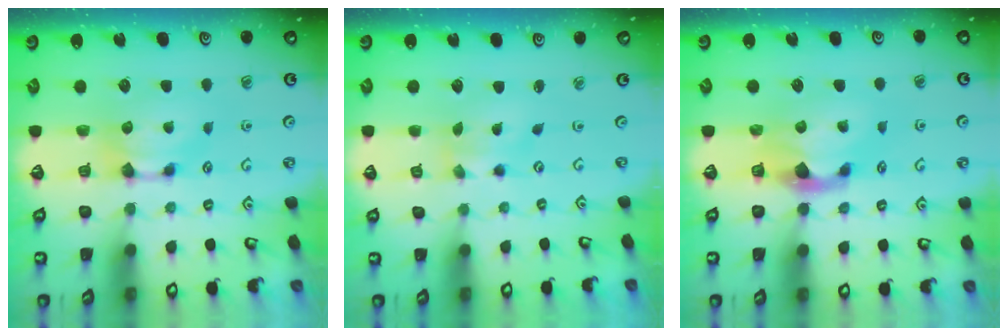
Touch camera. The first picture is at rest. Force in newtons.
{"total": 1.5, "press": 1.1, "slide": 1.0}
{"total": 2.3, "press": 1.9, "slide": 1.3}